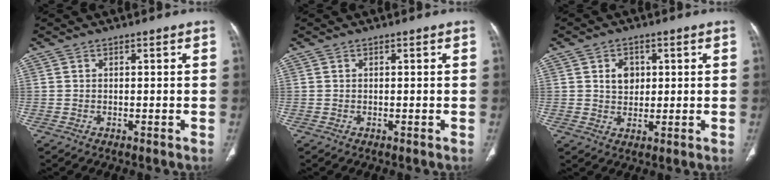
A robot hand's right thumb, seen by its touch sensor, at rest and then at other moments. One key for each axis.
{"total": 0.0}
{"total": 4.5, "fx": 1.0, "fy": 3.7, "fz": 2.3, "tx": -0.011, "ty": -0.001, "tz": 0.016}